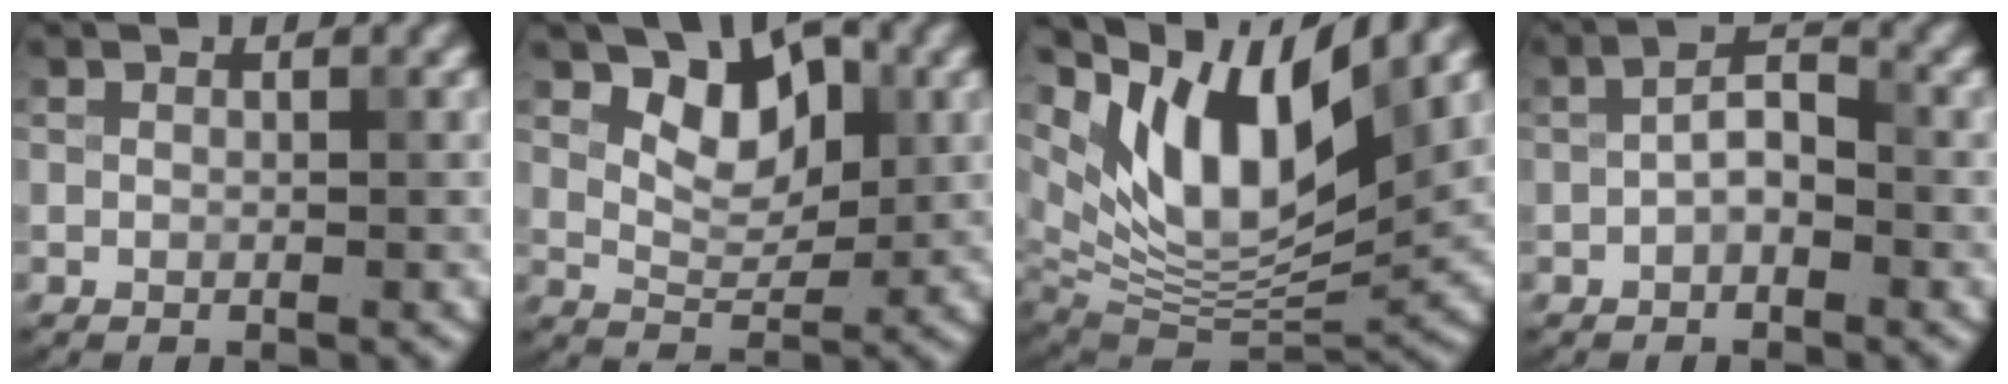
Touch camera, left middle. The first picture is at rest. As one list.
[{"total": 4.7, "force": [2.0, 2.8, 3.2], "torque": [-0.053, -0.004, 0.028]}, {"total": 12.2, "force": [6.4, 4.6, 9.4], "torque": [-0.154, 0.000, 0.124]}, {"total": 2.5, "force": [-0.8, 1.2, 2.1], "torque": [-0.037, 0.010, -0.021]}]